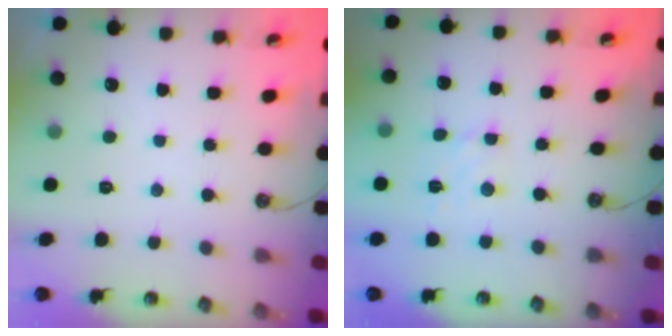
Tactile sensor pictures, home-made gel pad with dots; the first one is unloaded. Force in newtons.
{"total": 2.8, "press": 2.7, "slide": 0.6}